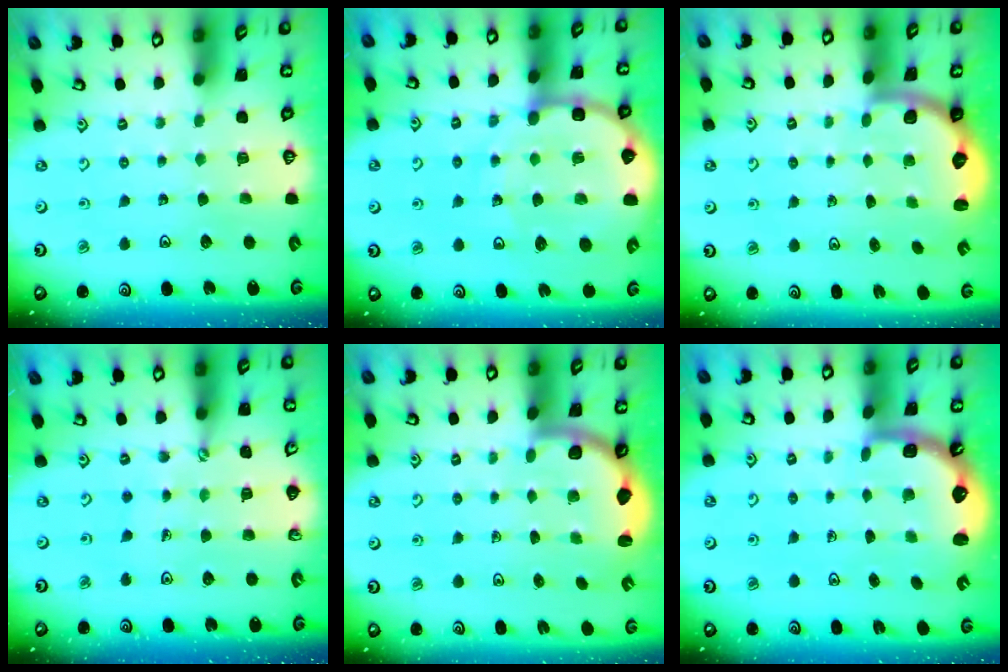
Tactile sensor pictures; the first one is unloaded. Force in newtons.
{"total": 13.6, "press": 13.3, "slide": 2.8}
{"total": 2.6, "press": 2.3, "slide": 1.2}
{"total": 1.2, "press": 1.2, "slide": 0.2}
{"total": 2.6, "press": 2.5, "slide": 0.6}
{"total": 2.8, "press": 2.5, "slide": 1.2}